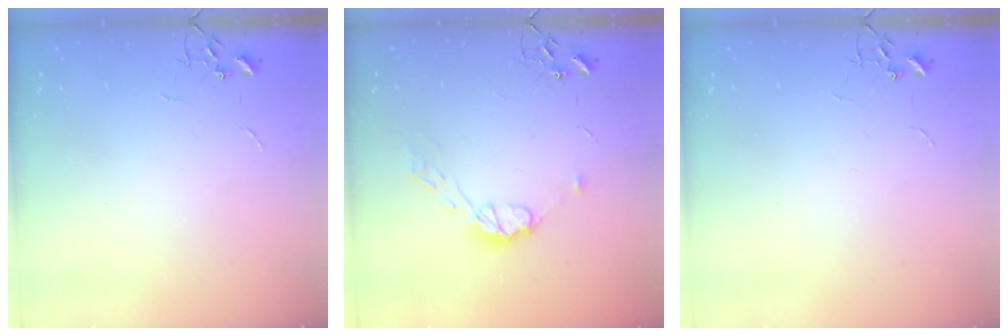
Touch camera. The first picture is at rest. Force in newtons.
{"total": 8.6, "press": 8.6, "slide": 0.5}
{"total": 0.0}